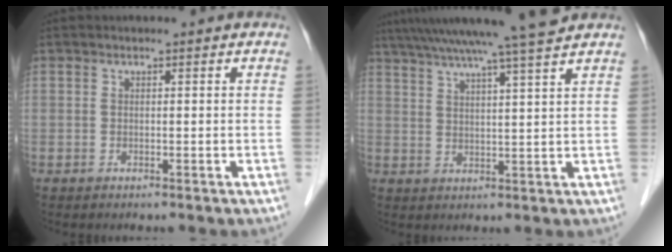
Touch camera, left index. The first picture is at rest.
{"total": 14.1, "force": [11.9, -1.7, 7.3], "torque": [-0.128, 0.007, 0.171]}